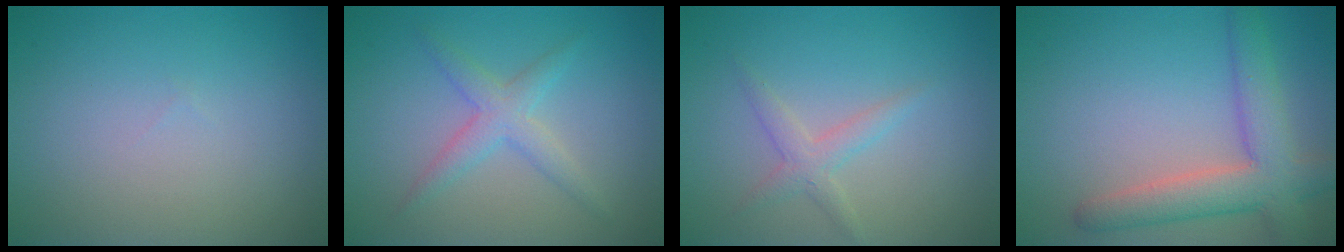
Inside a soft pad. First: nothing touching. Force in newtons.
{"total": 2.6, "press": 2.6, "slide": 0.1}
{"total": 1.8, "press": 1.8, "slide": 0.0}
{"total": 5.6, "press": 5.6, "slide": 0.4}